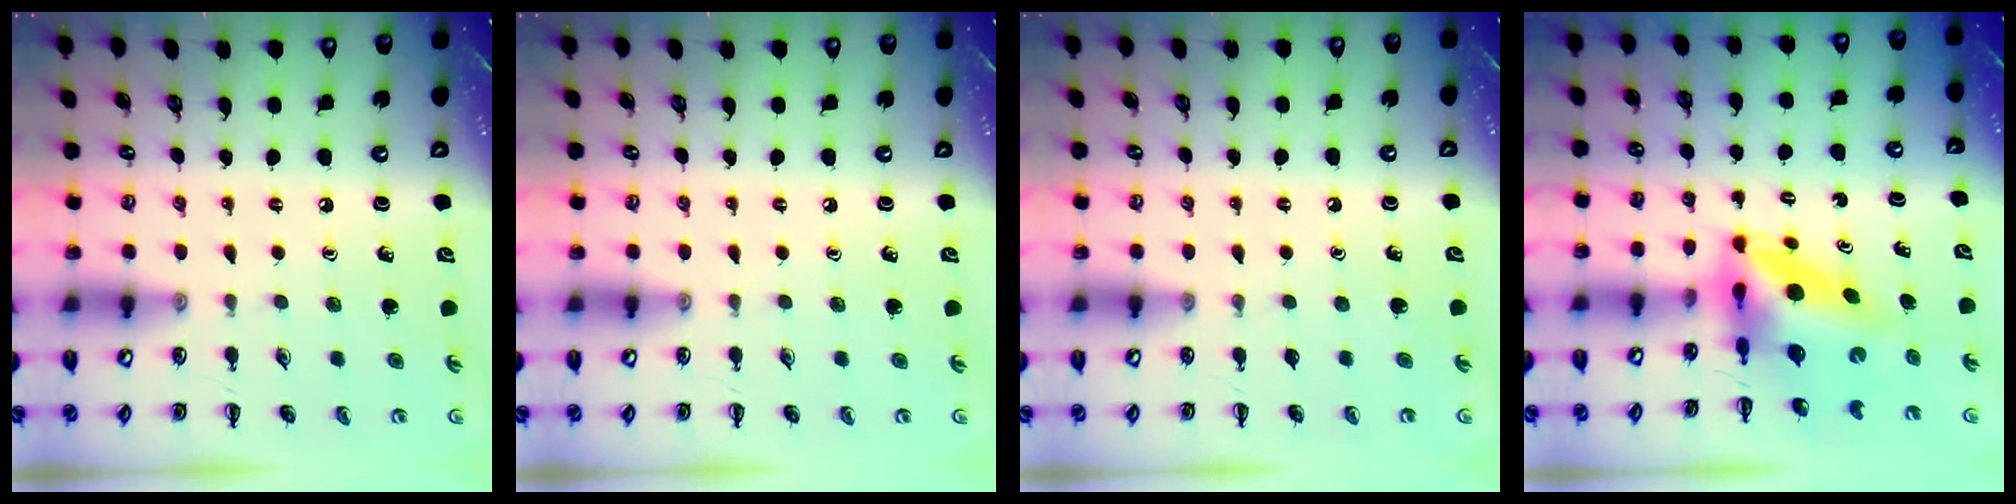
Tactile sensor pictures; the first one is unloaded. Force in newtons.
{"total": 0.0}
{"total": 0.6, "press": 0.6, "slide": 0.0}
{"total": 6.9, "press": 6.6, "slide": 2.1}